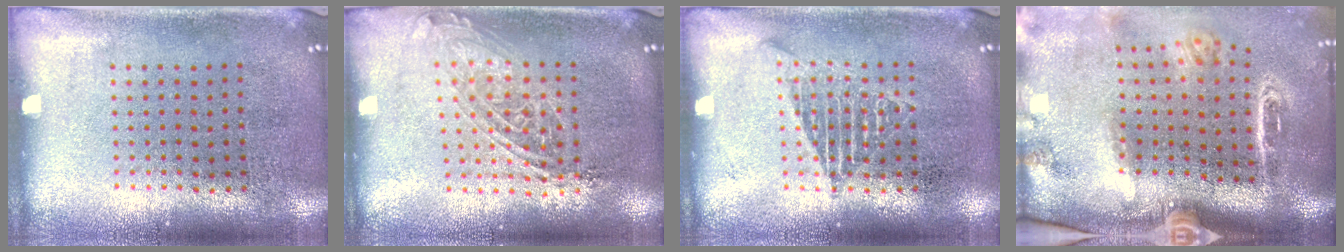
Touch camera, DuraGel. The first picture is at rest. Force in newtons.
{"total": 1.5, "press": 1.2, "slide": 0.9}
{"total": 1.7, "press": 1.7, "slide": 0.2}
{"total": 3.1, "press": 2.1, "slide": 2.3}